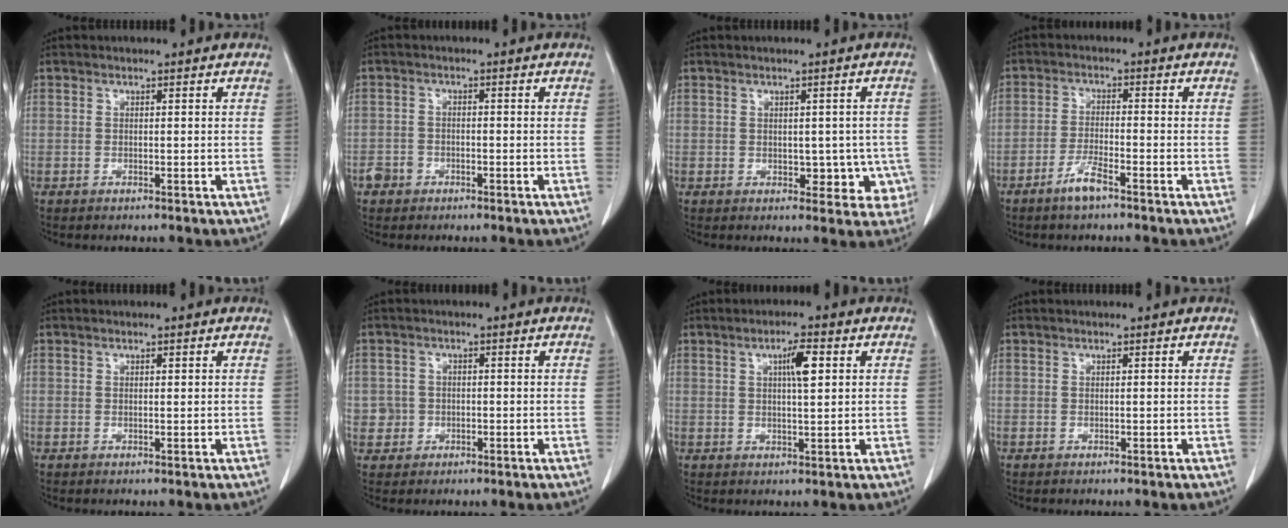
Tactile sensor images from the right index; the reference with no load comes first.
{"total": 2.4, "force": [-1.4, 1.8, 0.4], "torque": [-0.009, 0.008, -0.027]}
{"total": 5.3, "force": [-0.6, 3.7, 3.8], "torque": [-0.020, 0.015, 0.001]}
{"total": 4.1, "force": [-2.9, 0.4, 2.8], "torque": [-0.060, -0.002, -0.055]}
{"total": 0.0}
{"total": 2.8, "force": [-0.4, 2.7, 0.1], "torque": [0.009, 0.009, -0.006]}
{"total": 4.2, "force": [1.4, 0.6, 3.9], "torque": [-0.068, 0.003, 0.024]}
{"total": 0.0}